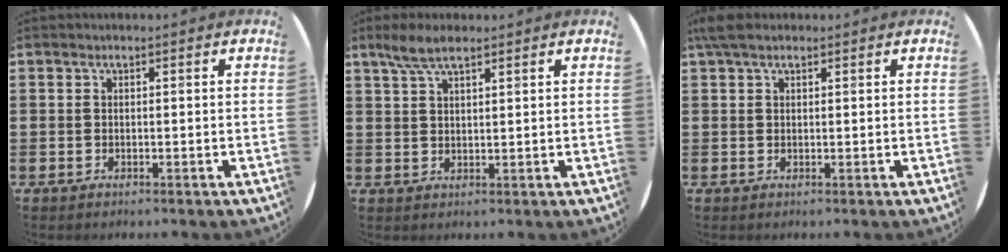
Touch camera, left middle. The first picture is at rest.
{"total": 4.0, "force": [3.0, 1.1, 2.4], "torque": [-0.054, 0.003, 0.054]}
{"total": 2.3, "force": [1.6, 0.9, 1.4], "torque": [-0.031, 0.008, 0.028]}